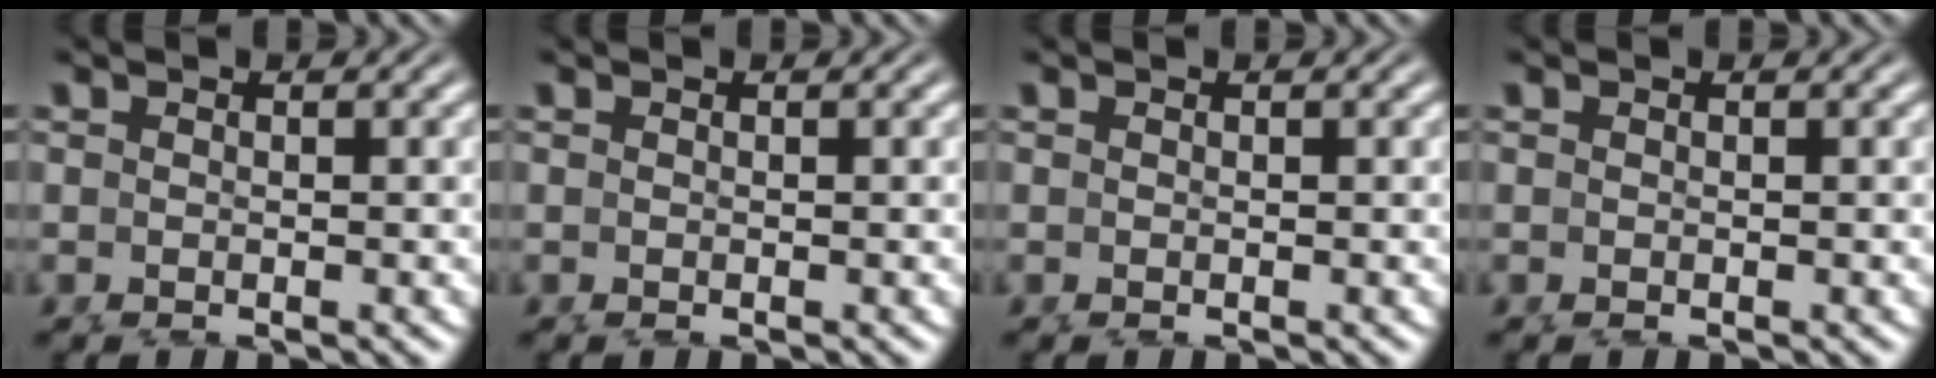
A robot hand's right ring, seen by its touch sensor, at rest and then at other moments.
{"total": 0.0}
{"total": 0.0}
{"total": 0.0}